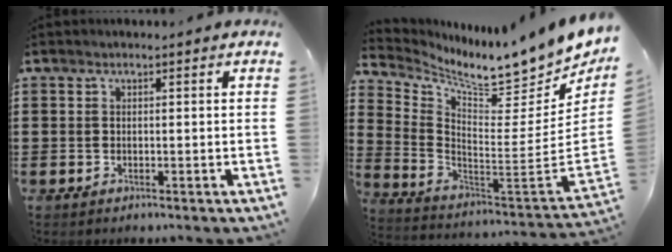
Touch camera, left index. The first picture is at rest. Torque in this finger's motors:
{"motor_torque": [1.09, -1.05, 0.18, 0.06]}